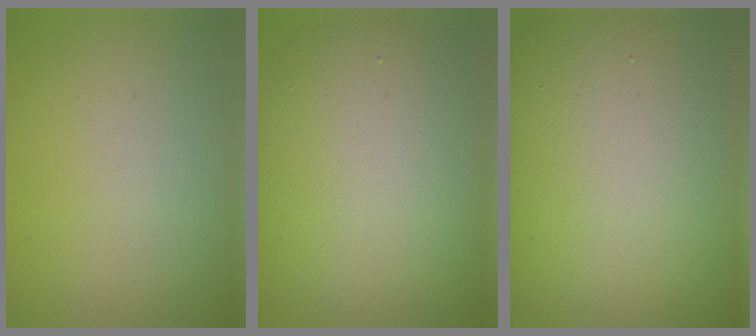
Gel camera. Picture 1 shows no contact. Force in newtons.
{"total": 12.3, "press": 12.3, "slide": 0.9}
{"total": 25.8, "press": 25.8, "slide": 1.0}